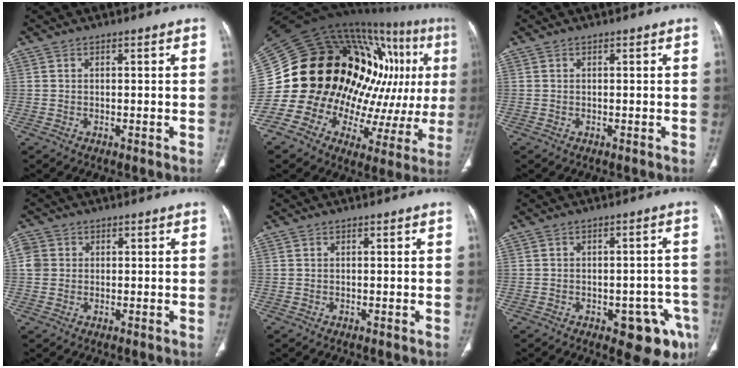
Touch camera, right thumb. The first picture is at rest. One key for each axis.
{"total": 33.8, "fx": 5.1, "fy": 18.1, "fz": 28.1, "tx": -0.408, "ty": 0.055, "tz": 0.091}
{"total": 0.0}
{"total": 3.4, "fx": 0.5, "fy": 3.1, "fz": 1.2, "tx": -0.017, "ty": 0.006, "tz": 0.008}
{"total": 0.0}
{"total": 10.2, "fx": -5.1, "fy": 4.6, "fz": 7.5, "tx": -0.055, "ty": 0.025, "tz": -0.058}